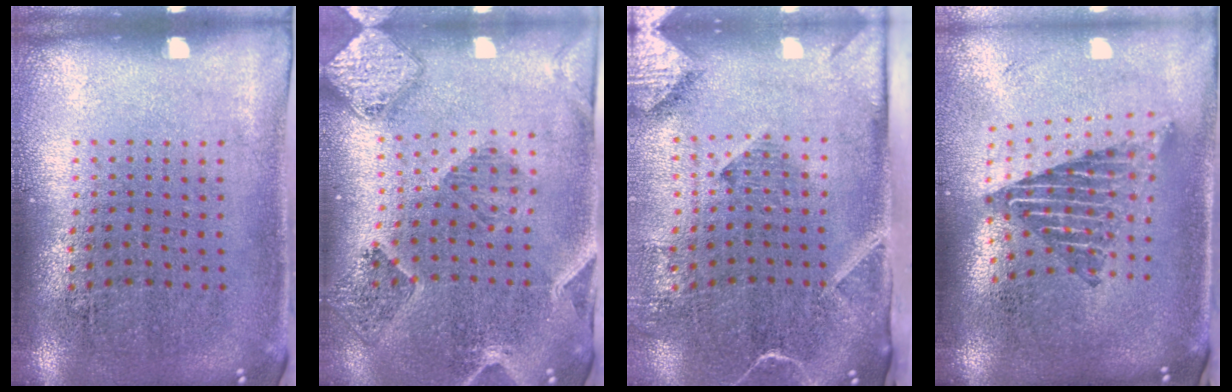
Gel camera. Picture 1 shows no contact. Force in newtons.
{"total": 1.5, "press": 1.5, "slide": 0.2}
{"total": 2.9, "press": 2.1, "slide": 2.0}
{"total": 2.2, "press": 1.6, "slide": 1.4}